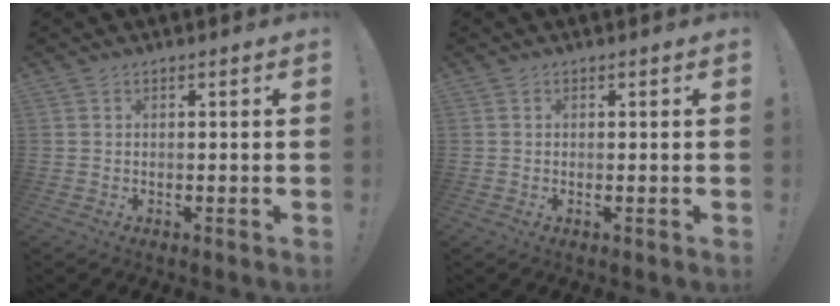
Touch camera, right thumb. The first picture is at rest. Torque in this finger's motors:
{"motor_torque": [-0.28, -0.17, -0.13, 0.08, 0.07]}